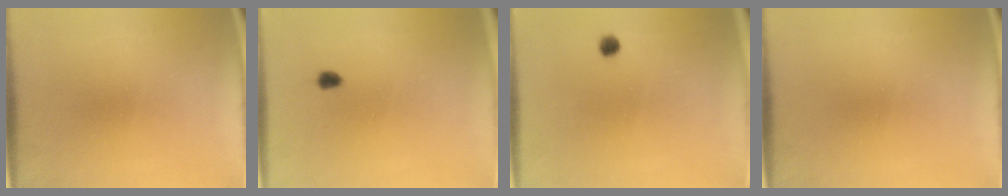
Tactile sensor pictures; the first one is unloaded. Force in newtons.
{"total": 1.7}
{"total": 1.3}
{"total": 0.0}